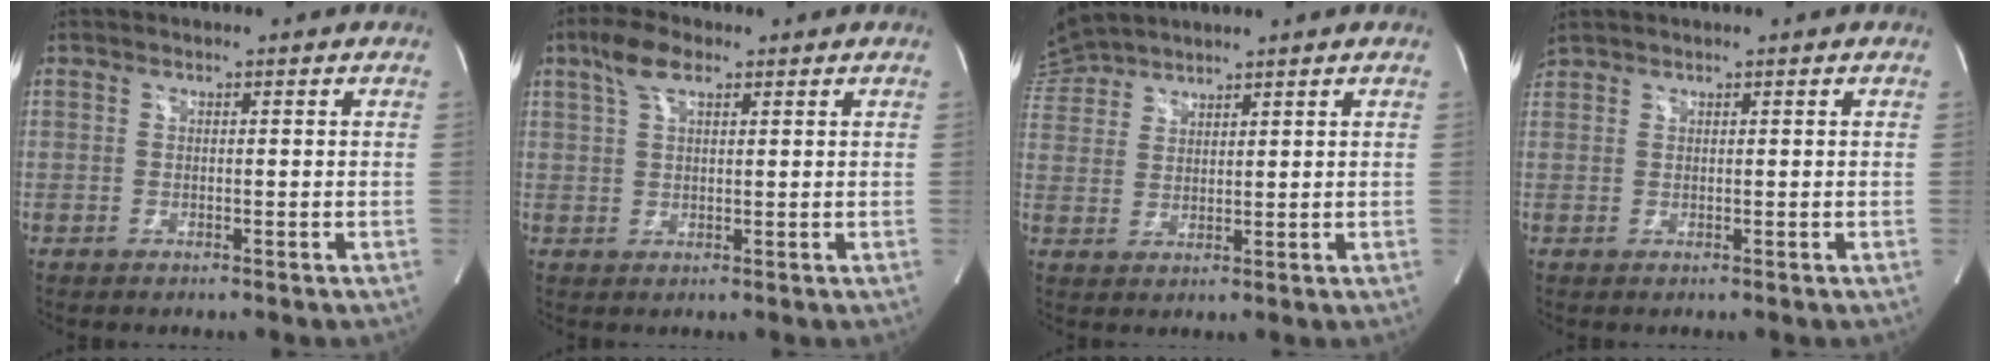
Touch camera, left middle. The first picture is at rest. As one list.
[{"total": 5.4, "force": [3.2, 2.0, 3.9], "torque": [-0.086, 0.020, 0.061]}, {"total": 6.2, "force": [6.2, 0.5, 0.8], "torque": [-0.038, 0.023, 0.134]}, {"total": 1.4, "force": [1.4, -0.2, 0.4], "torque": [-0.024, 0.029, 0.037]}]